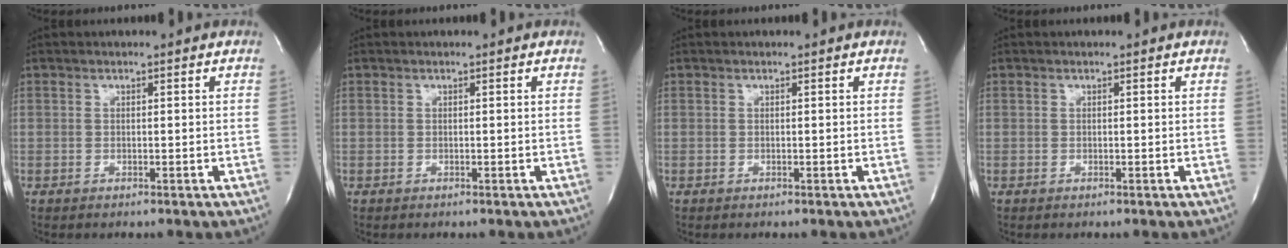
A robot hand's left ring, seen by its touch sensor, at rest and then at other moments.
{"total": 0.0}
{"total": 0.0}
{"total": 0.0}